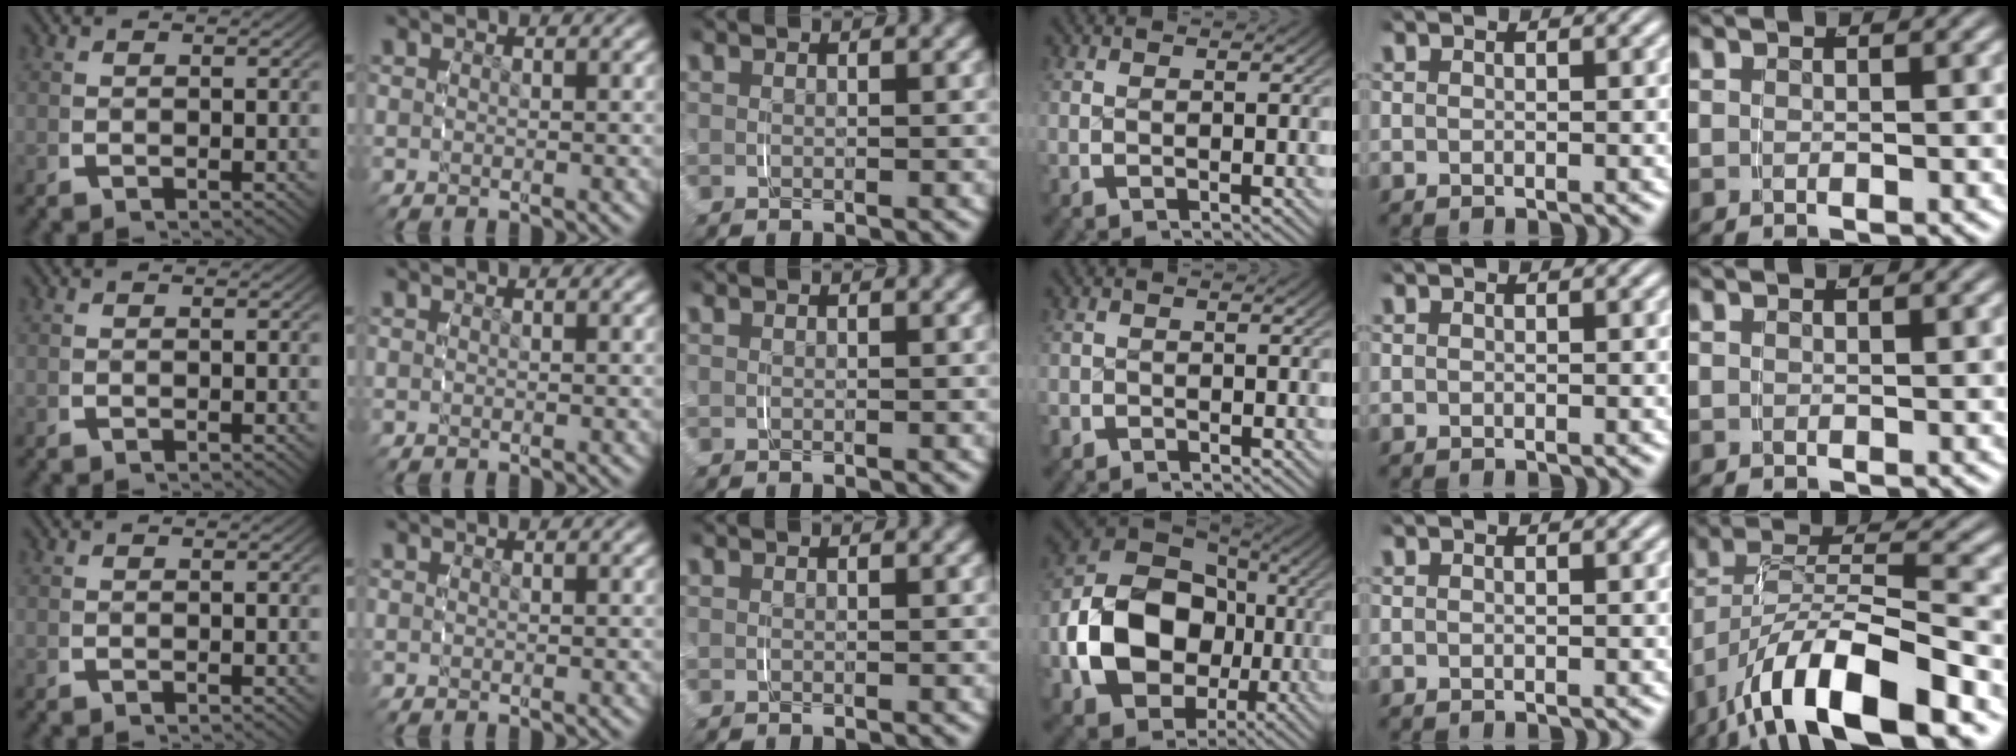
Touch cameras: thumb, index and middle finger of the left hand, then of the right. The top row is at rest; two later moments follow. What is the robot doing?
{"motion": "grasp_and_lifting", "object": "ribbon"}